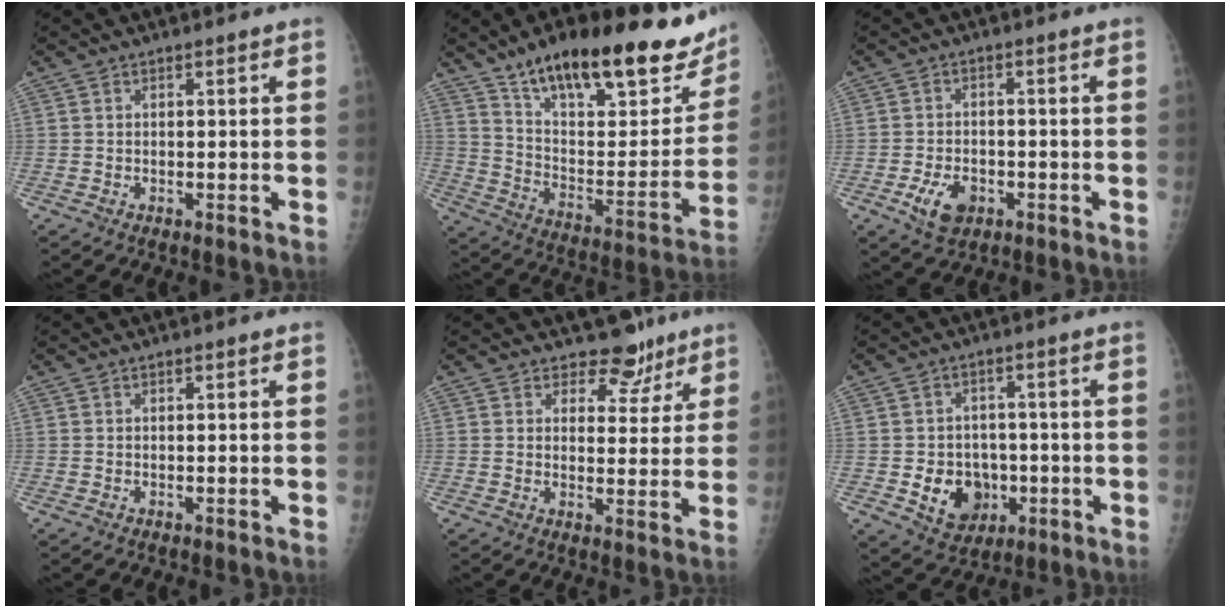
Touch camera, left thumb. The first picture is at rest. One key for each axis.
{"total": 30.1, "fx": 20.9, "fy": 10.5, "fz": 19.0, "tx": -0.246, "ty": -0.065, "tz": 0.315}
{"total": 5.9, "fx": -2.4, "fy": 4.0, "fz": 3.7, "tx": -0.058, "ty": 0.006, "tz": -0.038}
{"total": 0.0}
{"total": 6.3, "fx": 5.1, "fy": 3.6, "fz": 0.9, "tx": 0.019, "ty": -0.035, "tz": 0.067}
{"total": 9.3, "fx": -2.0, "fy": 7.7, "fz": 4.7, "tx": -0.038, "ty": 0.005, "tz": -0.021}